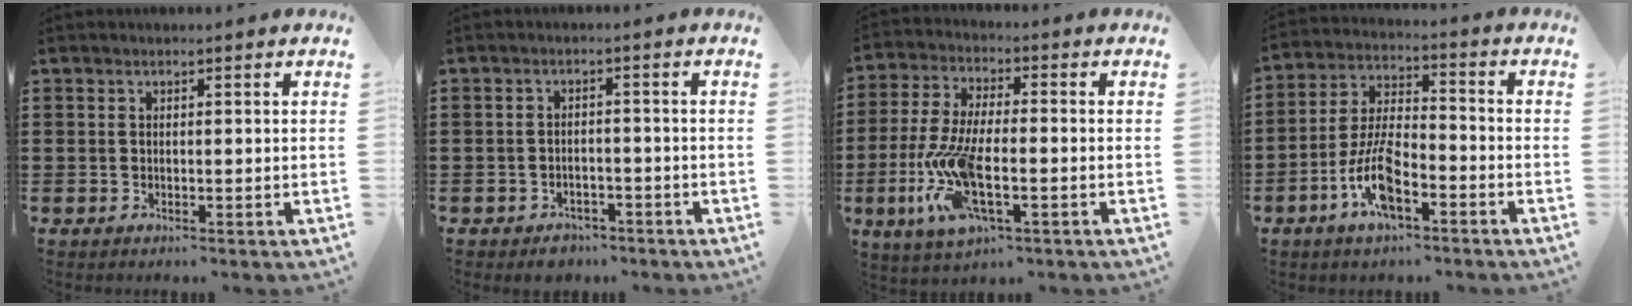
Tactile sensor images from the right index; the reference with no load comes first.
{"total": 2.4, "force": [-2.1, 1.1, 0.0], "torque": [-0.006, 0.005, -0.046]}
{"total": 11.3, "force": [-4.1, 4.0, 9.7], "torque": [-0.233, -0.019, -0.079]}
{"total": 8.9, "force": [-4.3, 3.4, 7.0], "torque": [-0.159, 0.000, -0.082]}